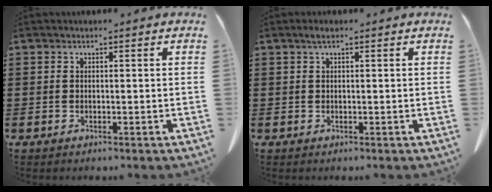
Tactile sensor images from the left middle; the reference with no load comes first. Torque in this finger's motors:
{"motor_torque": [0.29, 0.31, 0.01, 0.01]}